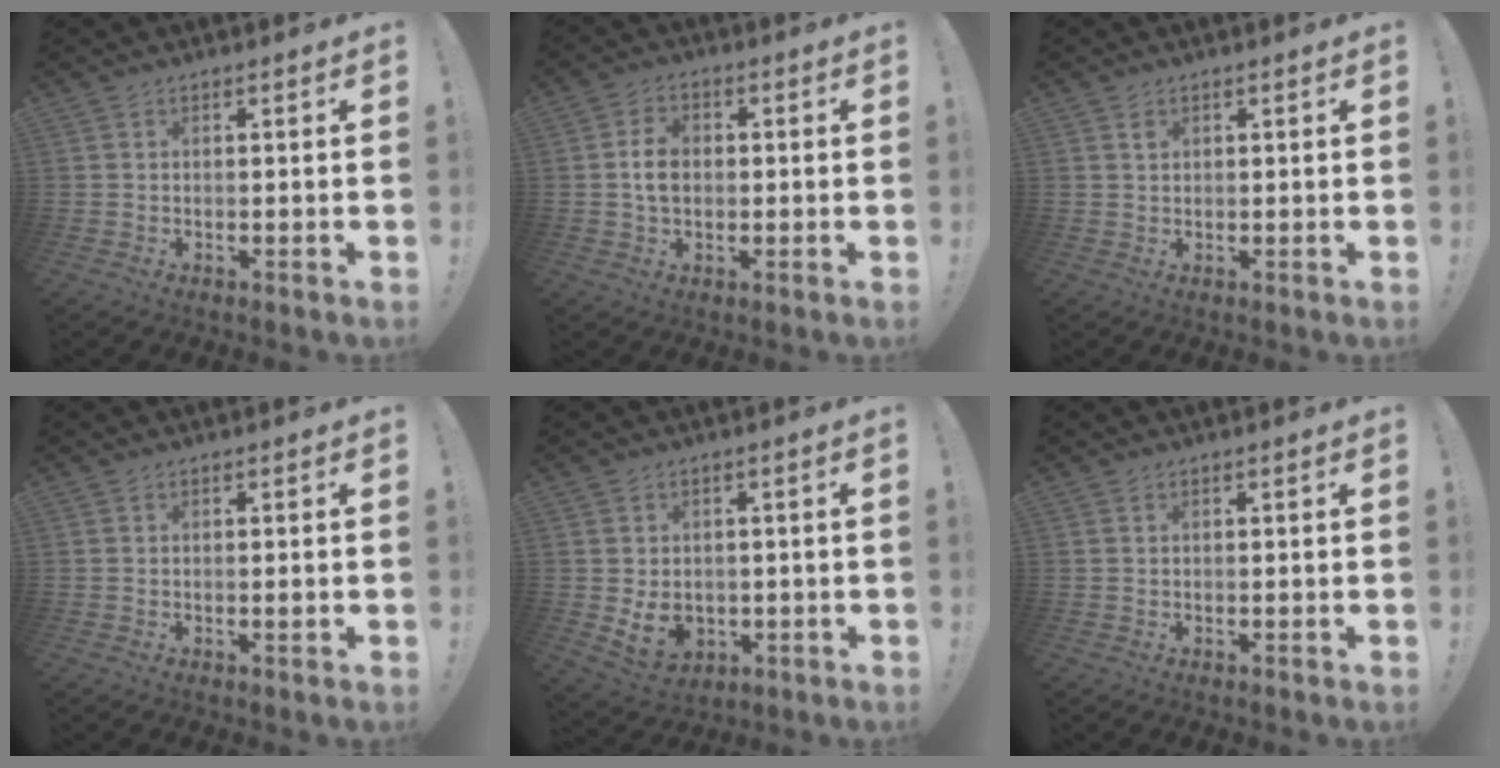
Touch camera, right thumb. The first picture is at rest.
{"total": 6.1, "force": [0.1, 4.6, 4.1], "torque": [-0.059, 0.007, -0.001]}
{"total": 1.2, "force": [0.7, 0.8, 0.5], "torque": [0.003, -0.003, 0.011]}
{"total": 1.1, "force": [-0.2, 0.1, 1.1], "torque": [-0.010, -0.004, -0.005]}
{"total": 6.6, "force": [0.1, 5.5, 3.7], "torque": [-0.052, -0.008, 0.004]}
{"total": 0.0}